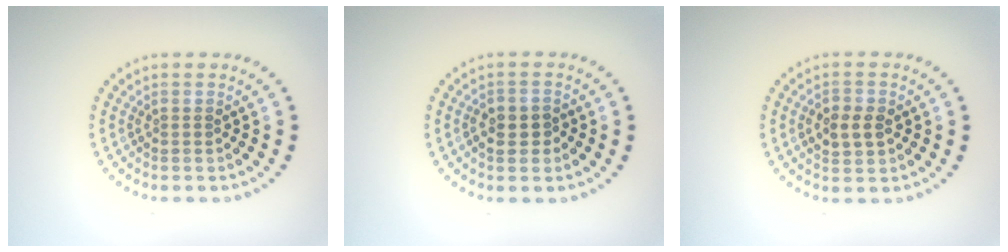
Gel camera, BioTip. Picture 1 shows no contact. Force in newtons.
{"total": 2.4, "press": 2.3, "slide": 0.6}
{"total": 2.7, "press": 2.7, "slide": 0.1}